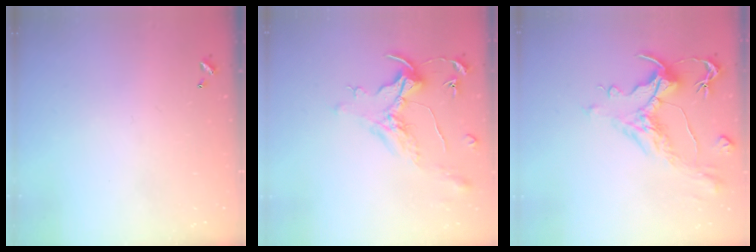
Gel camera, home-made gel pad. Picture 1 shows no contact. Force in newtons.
{"total": 1.5, "press": 1.3, "slide": 0.7}
{"total": 2.0, "press": 1.2, "slide": 1.6}